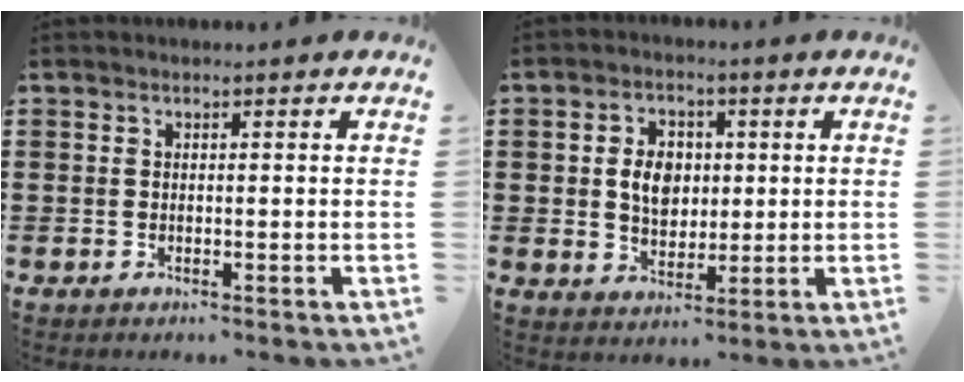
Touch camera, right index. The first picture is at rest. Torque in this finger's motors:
{"motor_torque": [1.21, 0.93, 0.42, 0.08]}